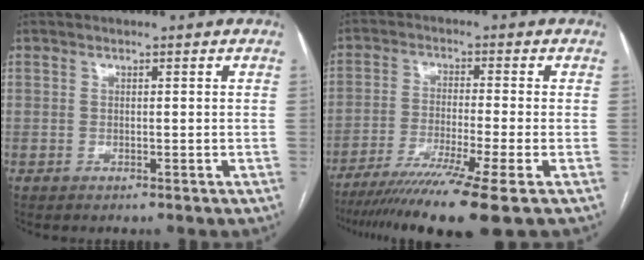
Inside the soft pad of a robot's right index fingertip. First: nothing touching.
{"total": 13.1, "force": [-9.3, -1.9, 9.0], "torque": [-0.156, -0.041, -0.150]}